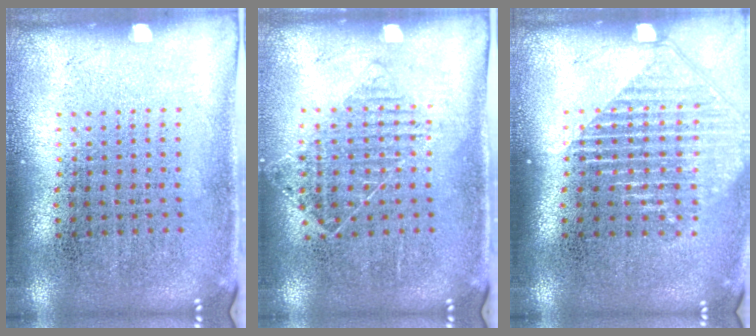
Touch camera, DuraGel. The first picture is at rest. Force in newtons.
{"total": 0.9, "press": 0.9, "slide": 0.2}
{"total": 1.5, "press": 1.4, "slide": 0.6}